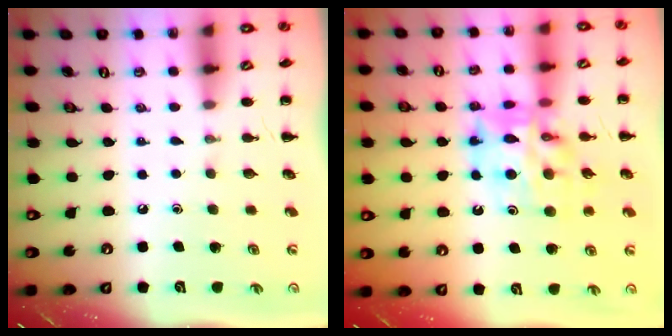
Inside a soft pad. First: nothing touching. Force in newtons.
{"total": 14.3, "press": 13.8, "slide": 3.8}